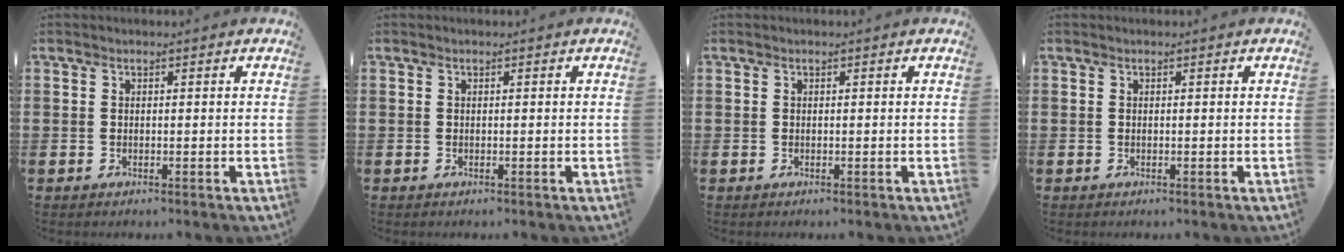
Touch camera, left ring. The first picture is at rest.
{"total": 0.0}
{"total": 0.0}
{"total": 0.0}